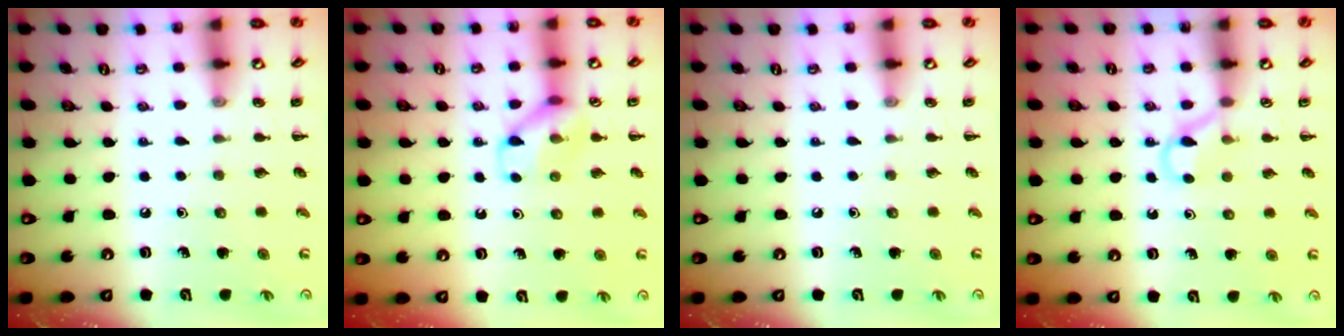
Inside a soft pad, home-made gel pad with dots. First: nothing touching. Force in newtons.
{"total": 9.6, "press": 9.6, "slide": 0.7}
{"total": 0.0}
{"total": 3.6, "press": 3.5, "slide": 1.1}